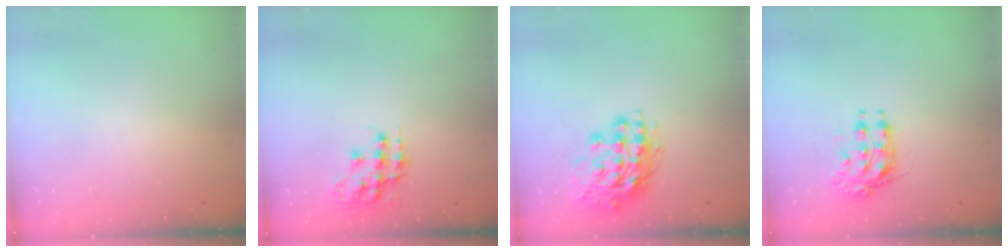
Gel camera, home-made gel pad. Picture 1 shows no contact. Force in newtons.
{"total": 13.5, "press": 13.5, "slide": 0.8}
{"total": 15.2, "press": 15.1, "slide": 1.6}
{"total": 8.3, "press": 8.3, "slide": 0.2}